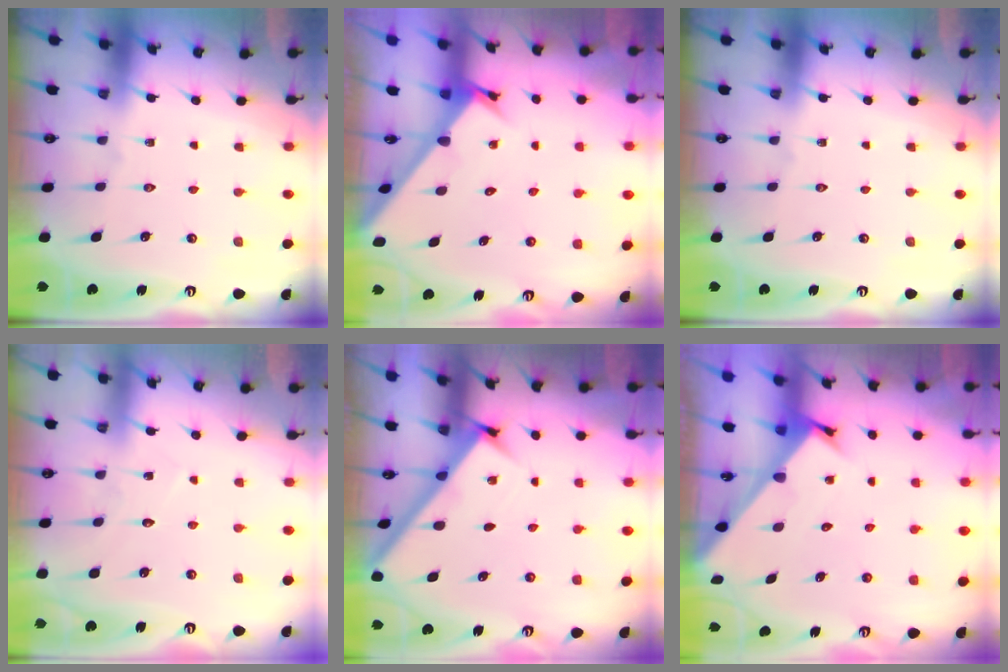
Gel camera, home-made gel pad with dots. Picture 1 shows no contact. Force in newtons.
{"total": 2.7, "press": 2.7, "slide": 0.3}
{"total": 0.0}
{"total": 5.0, "press": 5.0, "slide": 0.1}
{"total": 2.7, "press": 2.7, "slide": 0.3}
{"total": 2.4, "press": 2.4, "slide": 0.2}